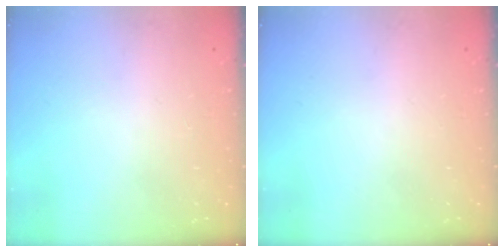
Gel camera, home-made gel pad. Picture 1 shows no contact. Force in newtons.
{"total": 0.0}